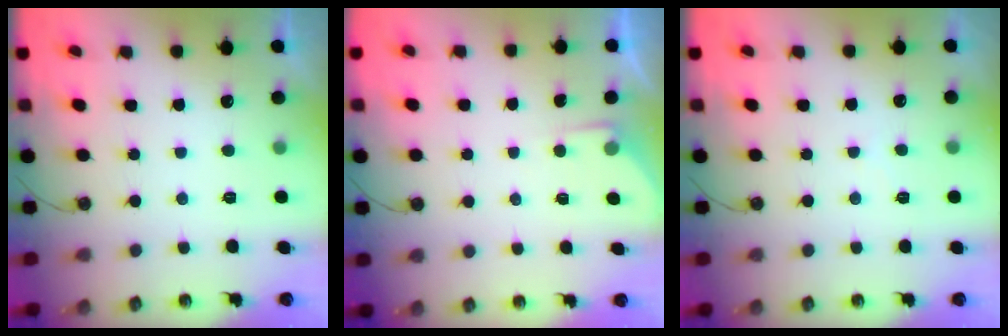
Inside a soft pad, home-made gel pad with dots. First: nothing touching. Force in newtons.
{"total": 3.1, "press": 3.1, "slide": 0.5}
{"total": 4.7, "press": 4.6, "slide": 0.6}